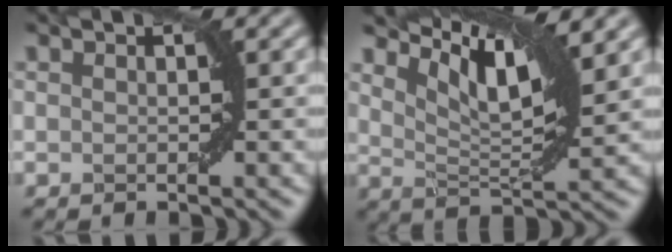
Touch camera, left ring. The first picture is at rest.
{"total": 7.4, "force": [4.7, 1.7, 5.4], "torque": [-0.098, 0.005, 0.088]}